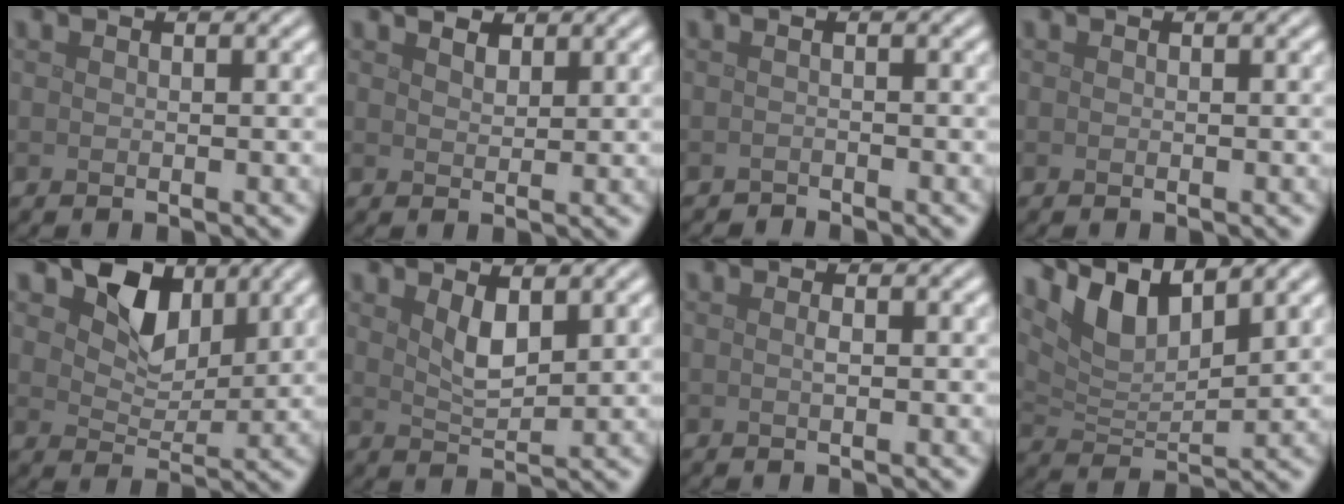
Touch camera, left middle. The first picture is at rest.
{"total": 1.5, "force": [1.3, 0.5, 0.4], "torque": [-0.011, -0.002, 0.023]}
{"total": 0.8, "force": [-0.8, 0.0, 0.0], "torque": [-0.001, -0.003, -0.017]}
{"total": 0.0}
{"total": 4.9, "force": [2.7, 3.1, 2.7], "torque": [-0.053, -0.010, 0.036]}
{"total": 2.5, "force": [1.3, 0.9, 1.9], "torque": [-0.044, -0.009, 0.028]}
{"total": 0.6, "force": [-0.1, 0.1, 0.5], "torque": [-0.012, 0.000, -0.002]}
{"total": 5.7, "force": [4.0, 1.9, 3.6], "torque": [-0.080, -0.003, 0.077]}